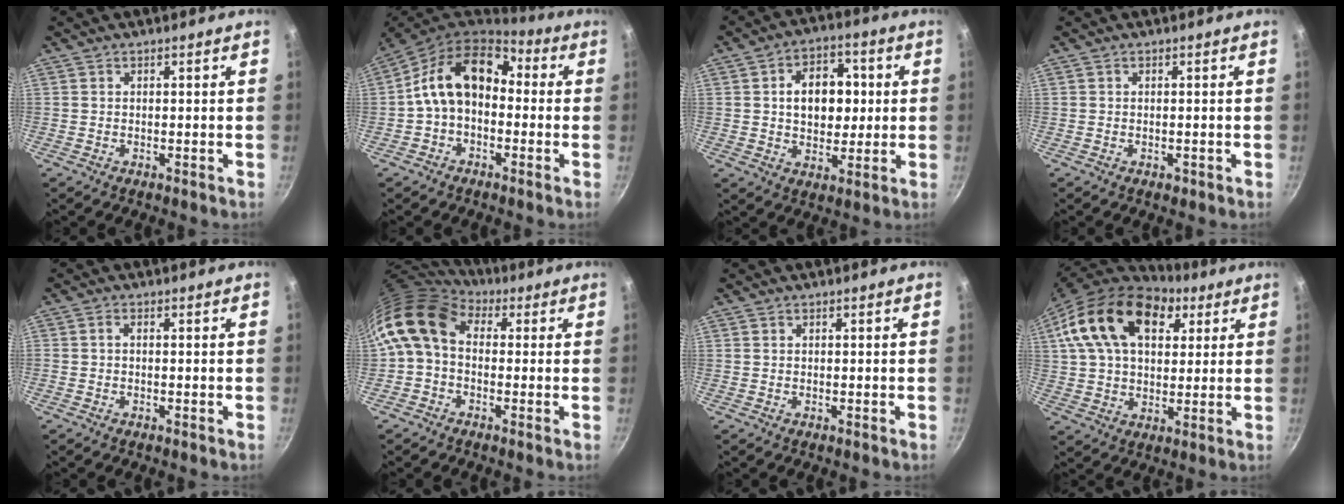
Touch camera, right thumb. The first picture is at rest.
{"total": 13.9, "force": [0.2, 9.7, 9.9], "torque": [-0.144, 0.044, -0.018]}
{"total": 11.6, "force": [1.5, 8.3, 8.0], "torque": [-0.075, 0.008, 0.020]}
{"total": 0.9, "force": [-0.4, 0.5, 0.6], "torque": [-0.008, 0.002, -0.005]}
{"total": 1.0, "force": [-0.2, 0.3, 0.9], "torque": [-0.028, 0.006, -0.006]}
{"total": 10.8, "force": [0.8, 7.8, 7.4], "torque": [-0.135, 0.023, -0.008]}
{"total": 0.0}
{"total": 21.5, "force": [8.5, 13.5, 14.4], "torque": [-0.234, 0.005, 0.138]}